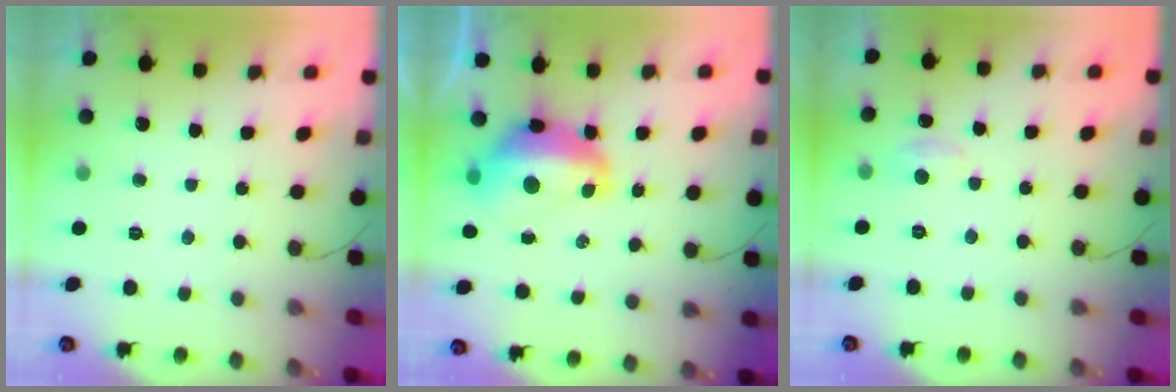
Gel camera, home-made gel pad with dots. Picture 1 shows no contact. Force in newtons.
{"total": 14.4, "press": 14.4, "slide": 1.3}
{"total": 4.4, "press": 4.3, "slide": 0.6}